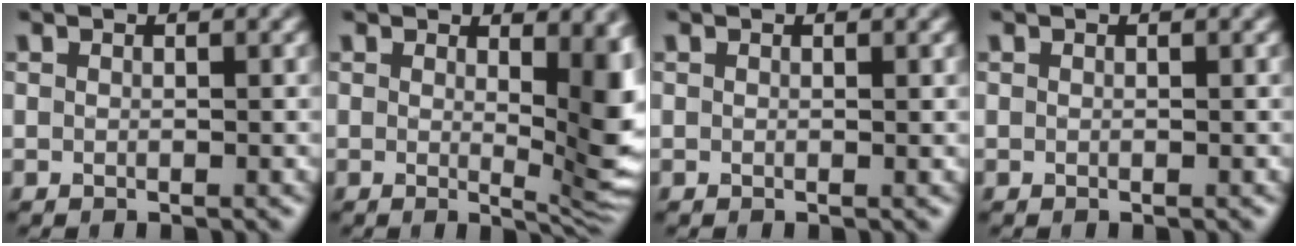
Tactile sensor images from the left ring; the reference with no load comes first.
{"total": 8.9, "force": [1.4, 3.5, 8.0], "torque": [-0.073, -0.011, 0.026]}
{"total": 0.0}
{"total": 0.0}